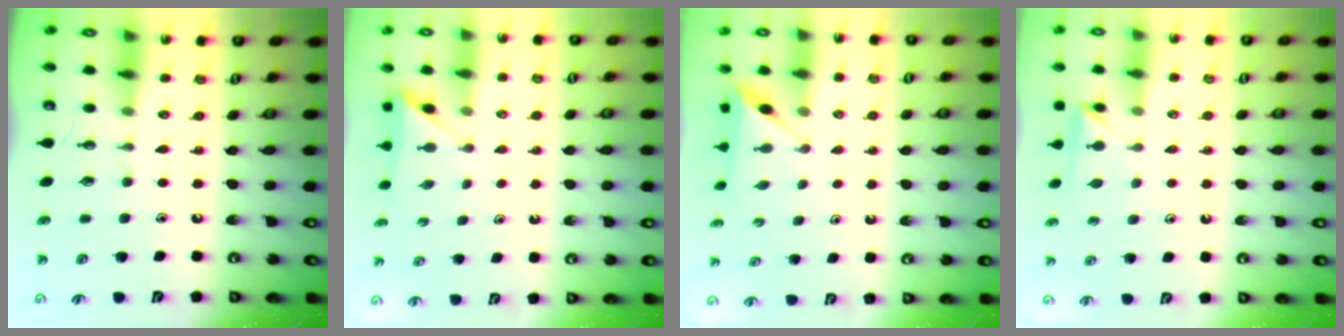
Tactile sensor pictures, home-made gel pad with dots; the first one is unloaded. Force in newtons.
{"total": 3.0, "press": 3.0, "slide": 0.3}
{"total": 2.5, "press": 2.5, "slide": 0.2}
{"total": 2.9, "press": 2.9, "slide": 0.3}